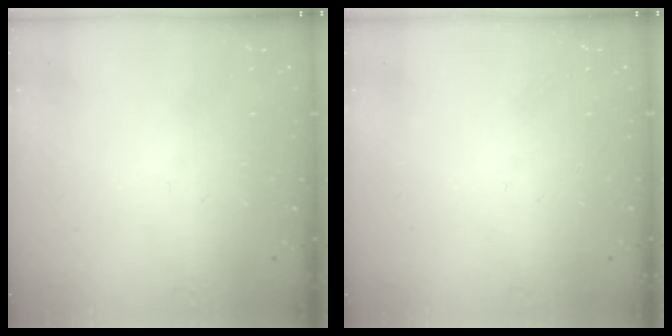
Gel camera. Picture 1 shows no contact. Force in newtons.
{"total": 0.0}